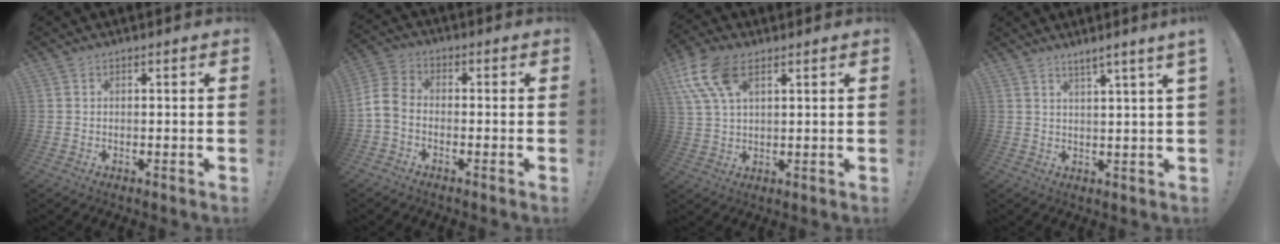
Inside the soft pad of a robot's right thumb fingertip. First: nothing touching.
{"total": 7.0, "force": [-2.5, 4.7, 4.6], "torque": [-0.102, 0.017, -0.042]}
{"total": 11.8, "force": [5.6, 6.0, 8.5], "torque": [-0.172, -0.009, 0.108]}
{"total": 4.0, "force": [2.5, -0.9, 3.0], "torque": [-0.043, -0.016, 0.037]}